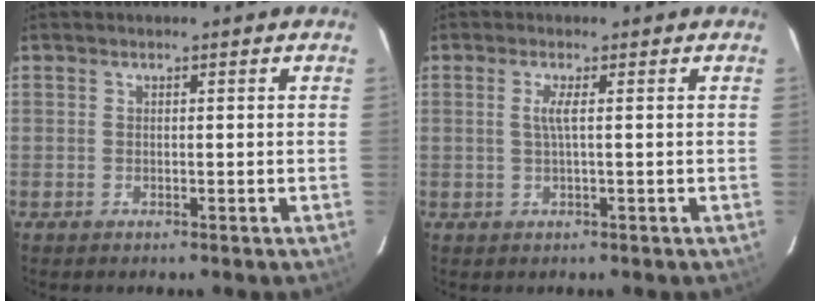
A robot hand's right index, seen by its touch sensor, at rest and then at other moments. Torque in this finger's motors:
{"motor_torque": [-0.09, 0.12, 0.13, 0.05]}